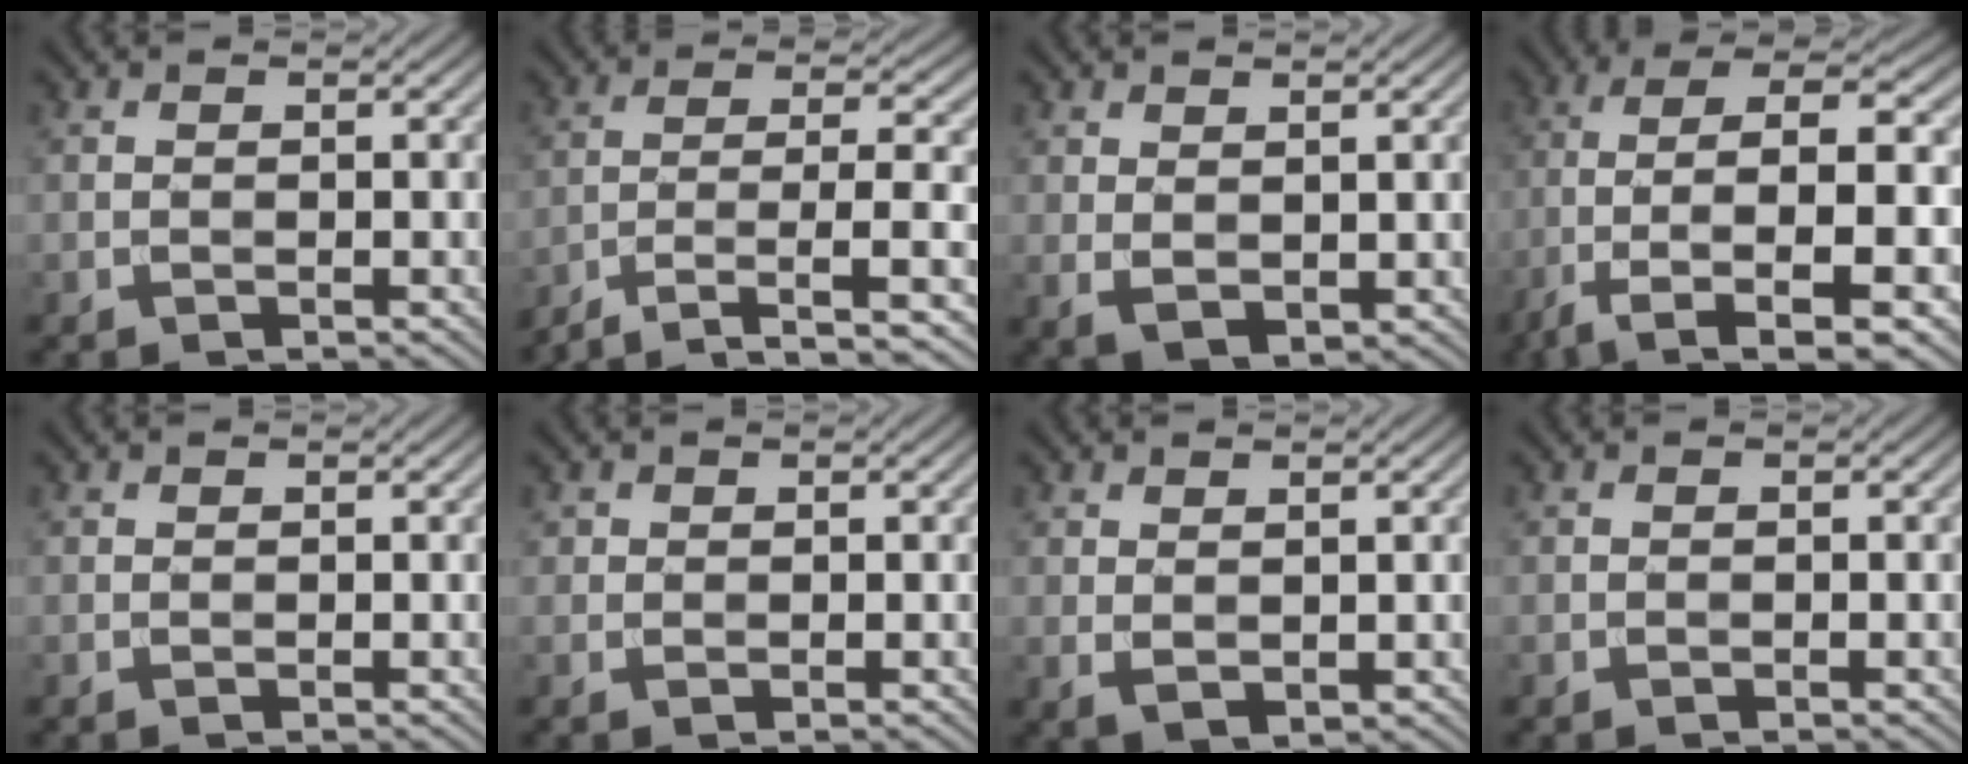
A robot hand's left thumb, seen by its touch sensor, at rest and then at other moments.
{"total": 7.3, "force": [-4.5, 1.8, 5.4], "torque": [-0.095, -0.001, -0.081]}
{"total": 2.4, "force": [0.9, 1.4, 1.7], "torque": [-0.039, -0.009, 0.024]}
{"total": 11.8, "force": [-3.2, 3.9, 10.6], "torque": [-0.198, 0.003, -0.055]}
{"total": 0.0}
{"total": 1.0, "force": [0.6, 0.8, 0.3], "torque": [-0.004, -0.002, 0.011]}
{"total": 1.8, "force": [0.8, 1.0, 1.3], "torque": [-0.029, -0.007, 0.021]}
{"total": 0.0}